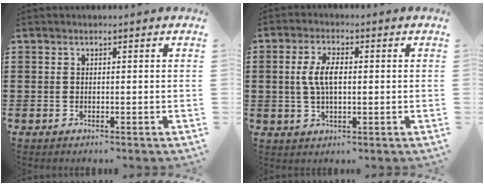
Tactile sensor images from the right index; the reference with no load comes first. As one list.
[{"total": 5.2, "force": [0.4, 2.2, 4.8], "torque": [-0.109, 0.002, 0.000]}]